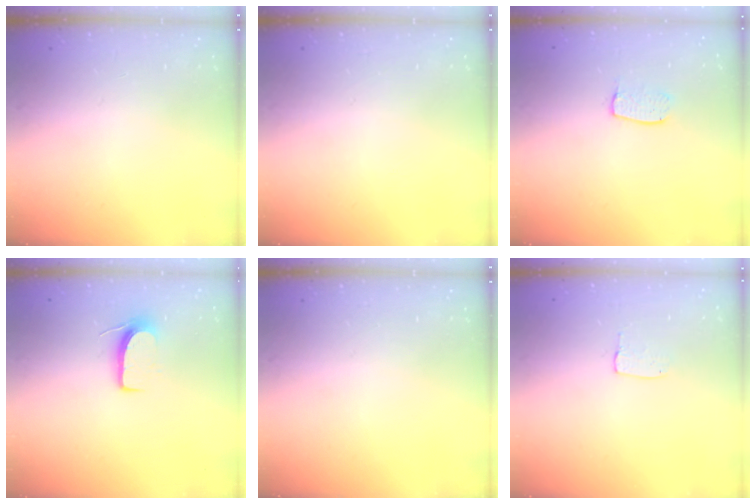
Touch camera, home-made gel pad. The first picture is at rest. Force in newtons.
{"total": 0.0}
{"total": 6.0, "press": 6.0, "slide": 0.4}
{"total": 7.0, "press": 7.0, "slide": 0.6}
{"total": 0.0}
{"total": 3.4, "press": 3.4, "slide": 0.2}